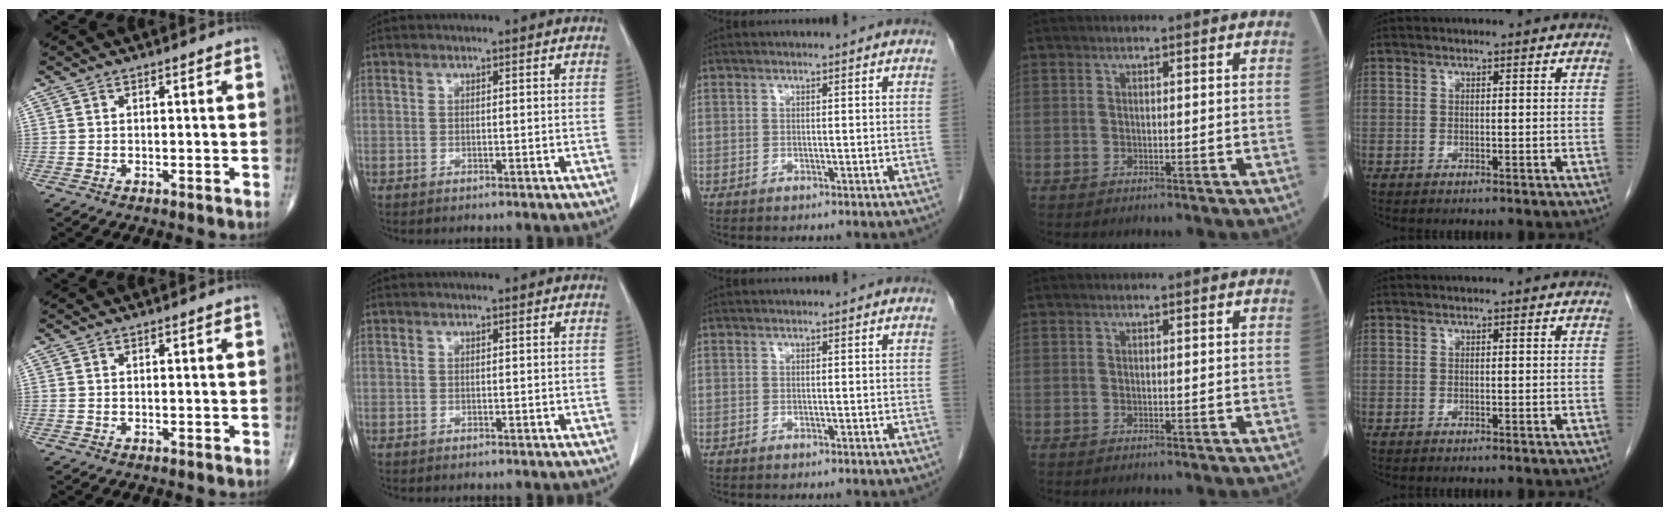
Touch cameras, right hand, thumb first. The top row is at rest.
{}